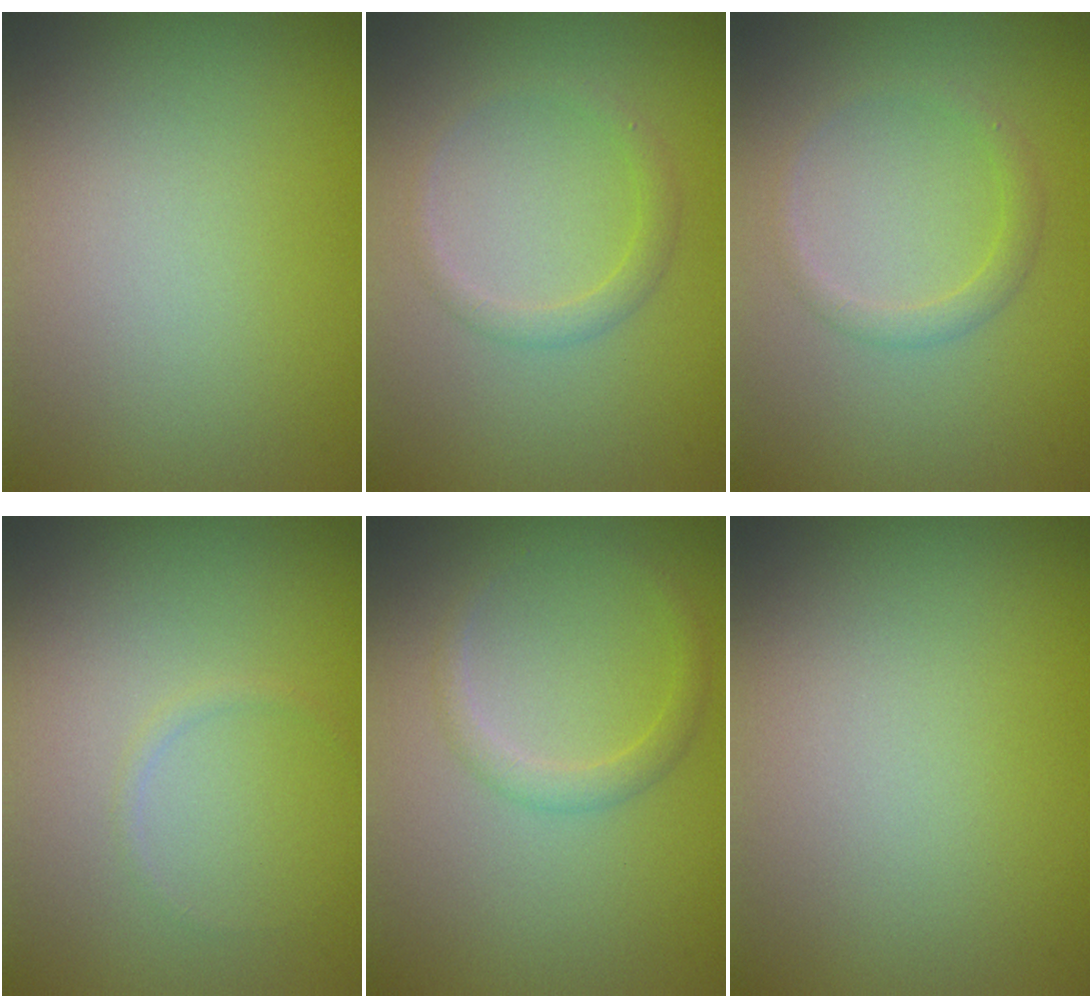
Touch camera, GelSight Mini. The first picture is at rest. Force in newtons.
{"total": 1.5, "press": 1.5, "slide": 0.1}
{"total": 1.5, "press": 1.5, "slide": 0.1}
{"total": 0.5, "press": 0.5, "slide": 0.1}
{"total": 1.6, "press": 1.6, "slide": 0.1}
{"total": 0.0}